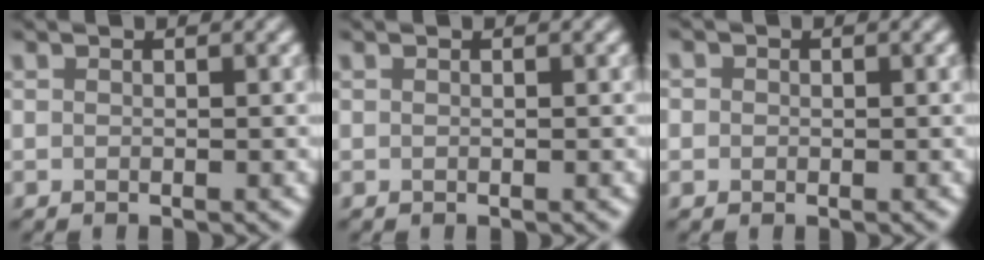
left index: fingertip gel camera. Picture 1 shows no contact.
{"total": 0.0}
{"total": 1.5, "force": [0.5, 1.3, 0.5], "torque": [-0.002, 0.010, -0.007]}